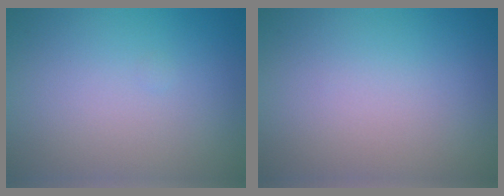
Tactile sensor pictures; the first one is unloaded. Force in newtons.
{"total": 0.0}